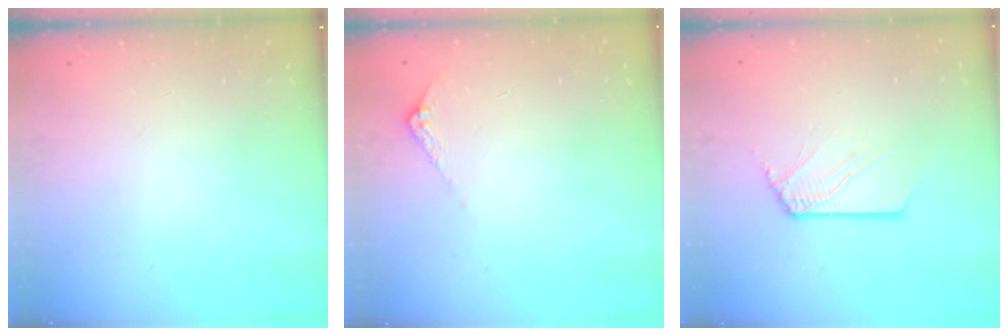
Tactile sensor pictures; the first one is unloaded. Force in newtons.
{"total": 5.8, "press": 5.8, "slide": 0.8}
{"total": 2.5, "press": 2.5, "slide": 0.3}